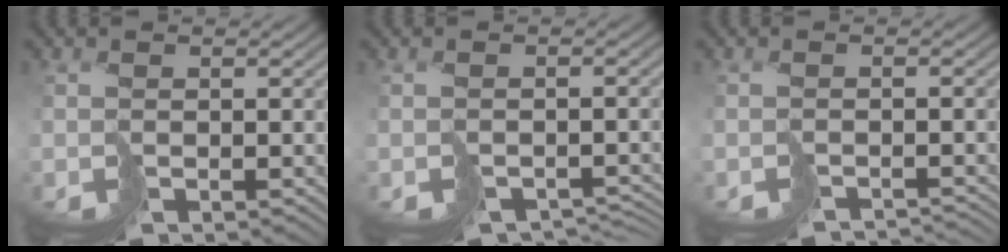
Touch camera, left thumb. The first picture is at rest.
{"total": 3.7, "force": [-2.9, 1.8, 1.5], "torque": [-0.019, -0.009, -0.031]}
{"total": 2.4, "force": [-2.3, 0.0, 0.3], "torque": [-0.002, -0.007, -0.038]}